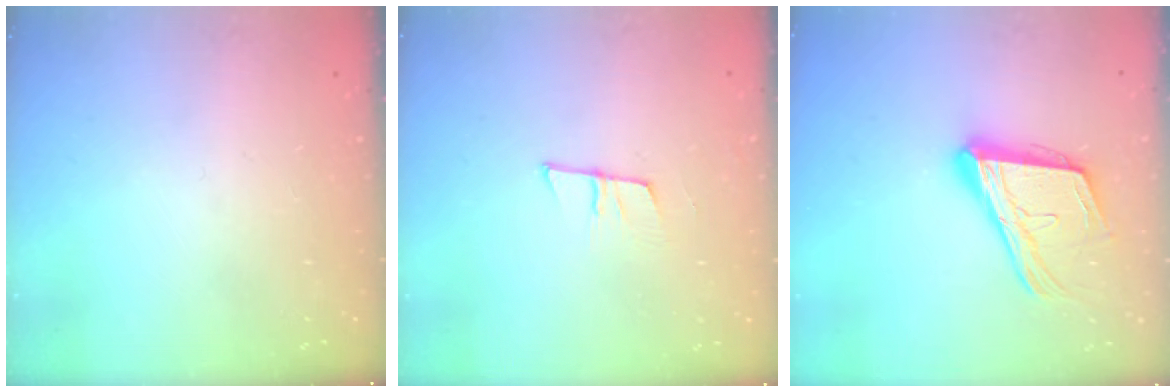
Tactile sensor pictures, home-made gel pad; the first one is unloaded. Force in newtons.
{"total": 6.9, "press": 6.3, "slide": 2.8}
{"total": 17.9, "press": 17.3, "slide": 4.5}